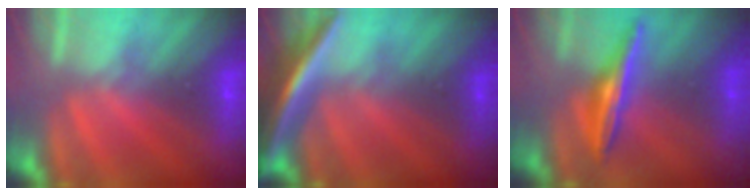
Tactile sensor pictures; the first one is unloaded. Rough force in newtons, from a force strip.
{"total": 7.0}
{"total": 1.6}